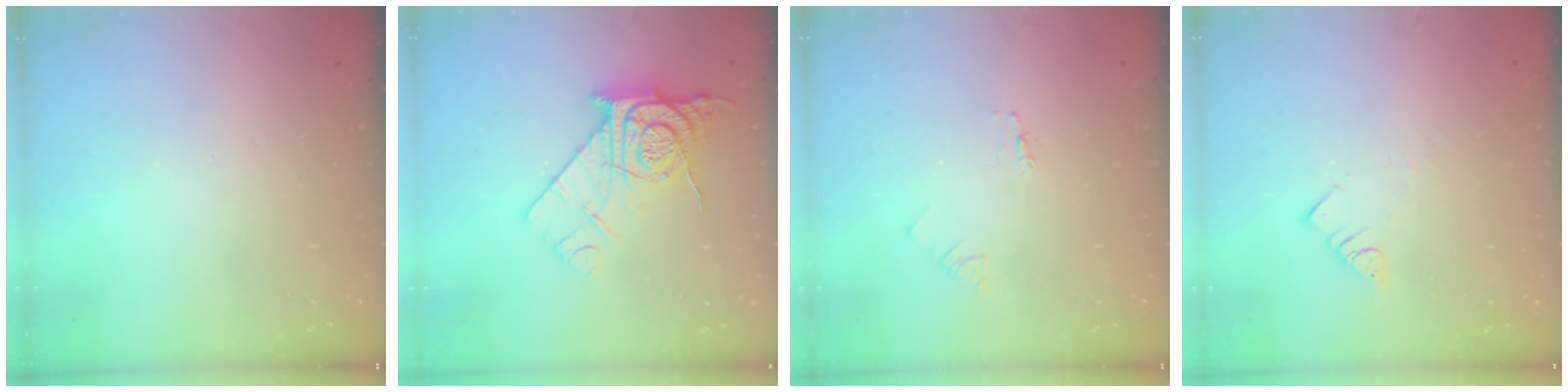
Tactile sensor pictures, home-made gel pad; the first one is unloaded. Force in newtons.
{"total": 12.4, "press": 12.3, "slide": 0.9}
{"total": 1.8, "press": 1.8, "slide": 0.2}
{"total": 3.0, "press": 3.0, "slide": 0.1}